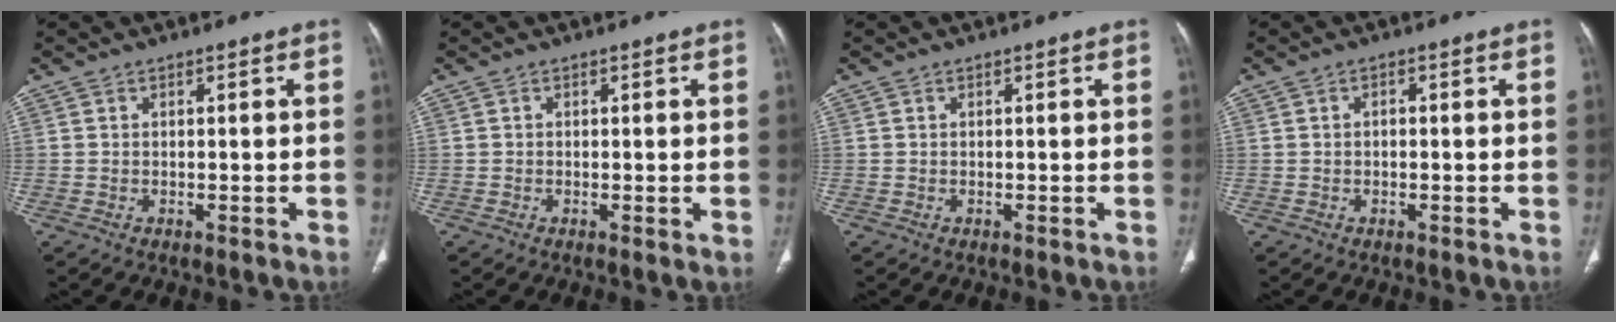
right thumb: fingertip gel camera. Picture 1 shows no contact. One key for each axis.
{"total": 0.6, "fx": 0.0, "fy": 0.2, "fz": 0.6, "tx": -0.013, "ty": -0.004, "tz": -0.002}
{"total": 0.0}
{"total": 0.7, "fx": -0.1, "fy": 0.5, "fz": 0.5, "tx": -0.004, "ty": 0.004, "tz": -0.003}